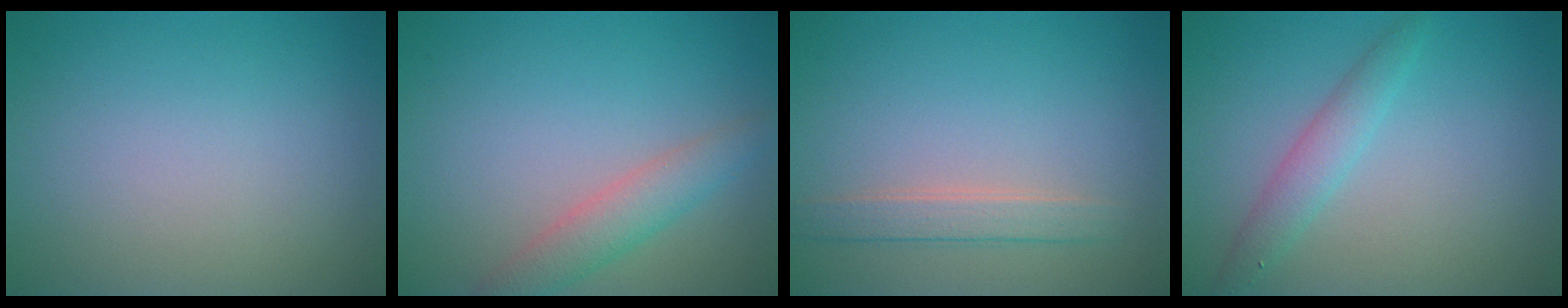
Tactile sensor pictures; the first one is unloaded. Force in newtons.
{"total": 2.9, "press": 2.9, "slide": 0.2}
{"total": 2.2, "press": 2.2, "slide": 0.1}
{"total": 2.3, "press": 2.3, "slide": 0.0}